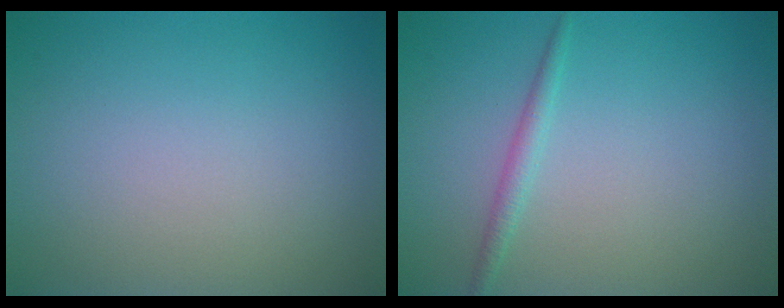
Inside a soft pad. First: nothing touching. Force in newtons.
{"total": 1.3, "press": 1.3, "slide": 0.0}